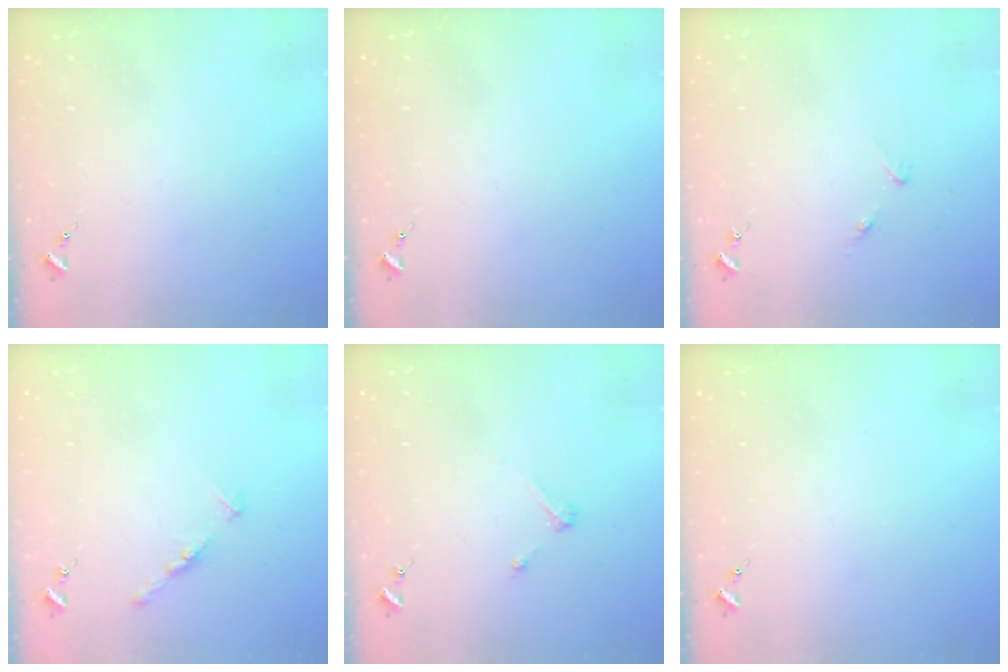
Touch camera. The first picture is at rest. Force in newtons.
{"total": 0.0}
{"total": 5.1, "press": 5.1, "slide": 0.6}
{"total": 4.8, "press": 4.7, "slide": 0.5}
{"total": 3.2, "press": 3.2, "slide": 0.4}
{"total": 0.0}